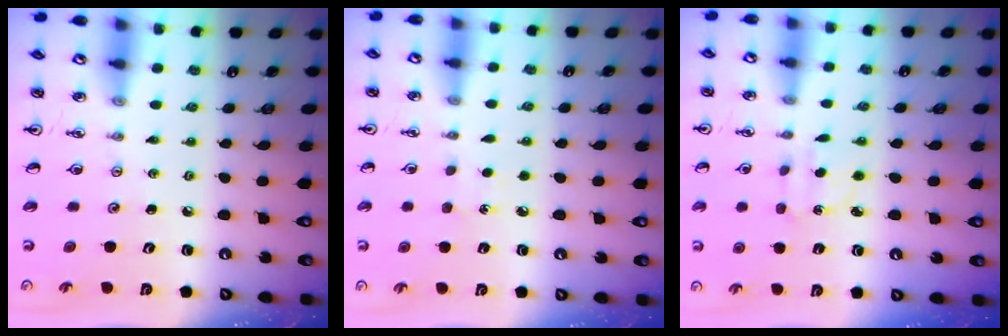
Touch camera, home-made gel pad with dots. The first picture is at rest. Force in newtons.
{"total": 3.3, "press": 3.3, "slide": 0.4}
{"total": 3.4, "press": 3.4, "slide": 0.5}